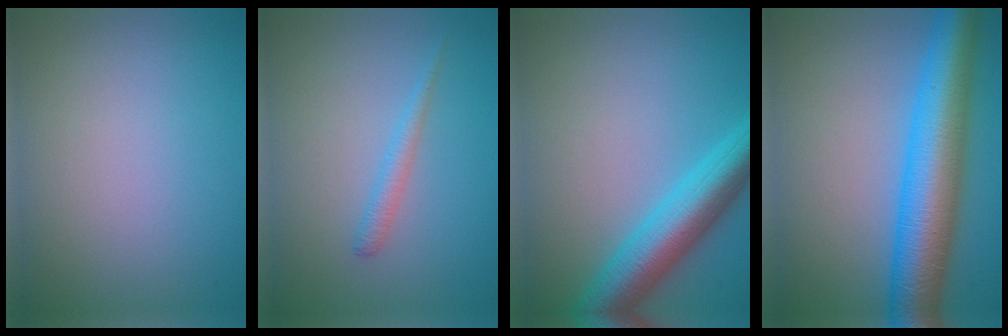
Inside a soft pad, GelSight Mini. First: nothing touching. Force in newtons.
{"total": 1.4, "press": 1.4, "slide": 0.1}
{"total": 6.9, "press": 6.9, "slide": 0.2}
{"total": 9.9, "press": 9.9, "slide": 0.1}